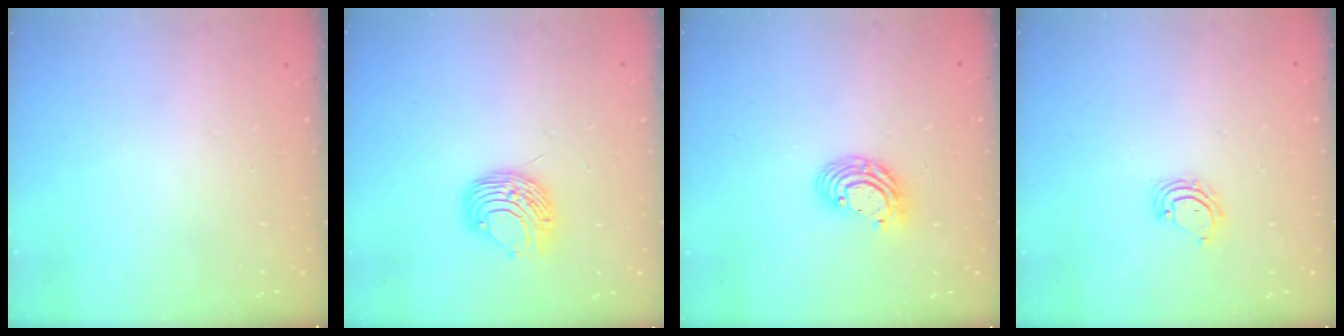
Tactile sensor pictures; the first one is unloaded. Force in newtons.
{"total": 8.9, "press": 8.9, "slide": 0.7}
{"total": 8.0, "press": 8.0, "slide": 0.4}
{"total": 5.0, "press": 5.0, "slide": 0.4}